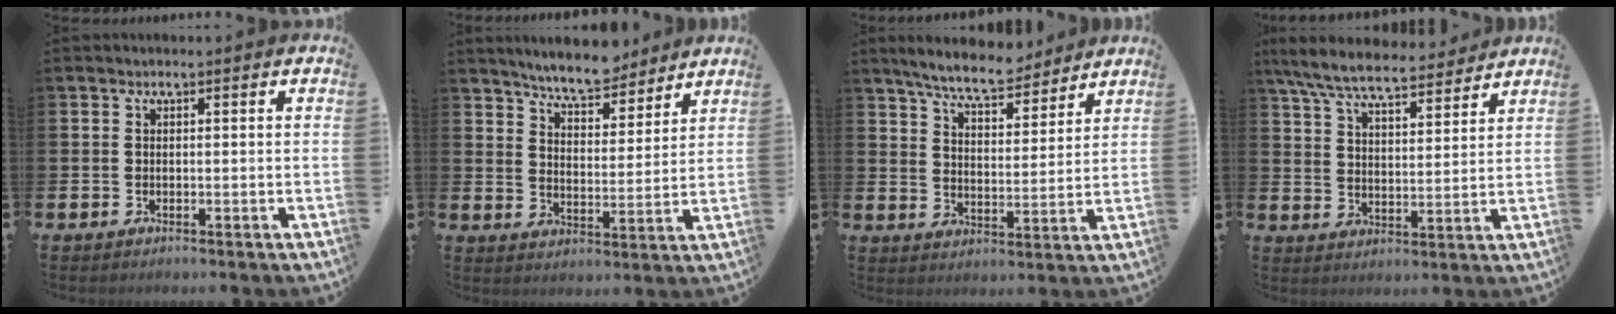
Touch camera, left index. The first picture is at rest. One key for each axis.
{"total": 7.0, "fx": 6.8, "fy": 1.1, "fz": 1.4, "tx": -0.038, "ty": -0.040, "tz": 0.121}
{"total": 7.6, "fx": 7.2, "fy": 1.1, "fz": 2.2, "tx": -0.063, "ty": -0.037, "tz": 0.129}
{"total": 8.0, "fx": 7.4, "fy": 1.4, "fz": 2.9, "tx": -0.083, "ty": -0.040, "tz": 0.130}